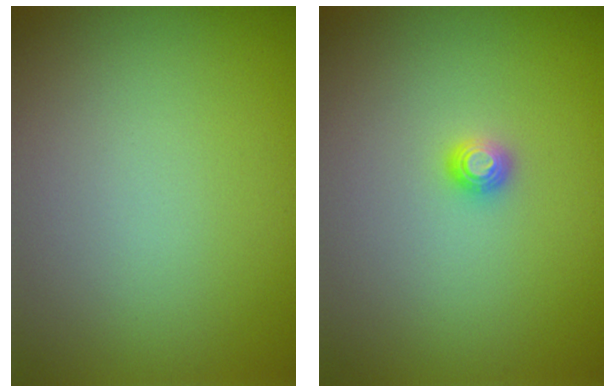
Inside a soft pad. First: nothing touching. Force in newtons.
{"total": 1.1, "press": 1.1, "slide": 0.1}